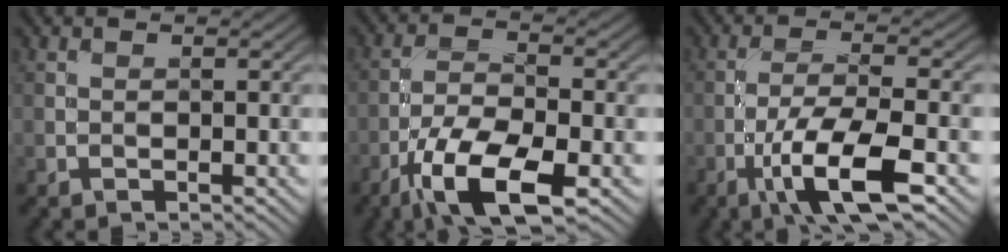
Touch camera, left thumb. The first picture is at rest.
{"total": 10.9, "force": [-6.0, 3.8, 8.2], "torque": [-0.160, -0.009, -0.120]}
{"total": 9.2, "force": [-4.4, 2.1, 7.7], "torque": [-0.143, 0.005, -0.090]}